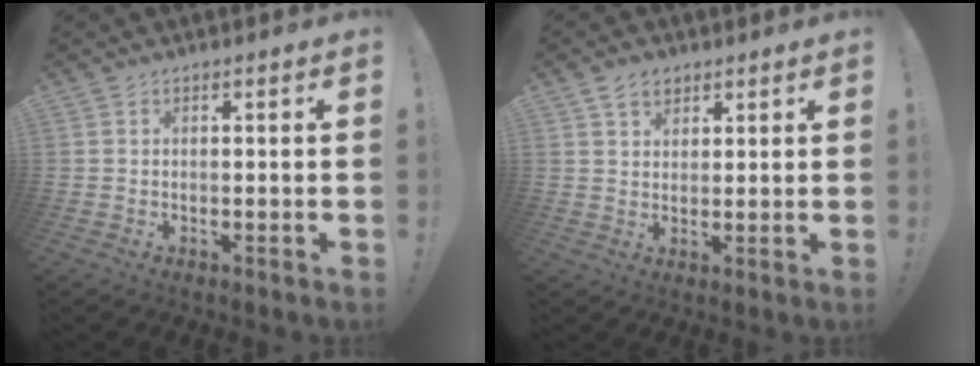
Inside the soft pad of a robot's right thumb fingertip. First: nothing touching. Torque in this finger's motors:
{"motor_torque": [-0.26, 0.23, 0.07, 0.12, 0.00]}